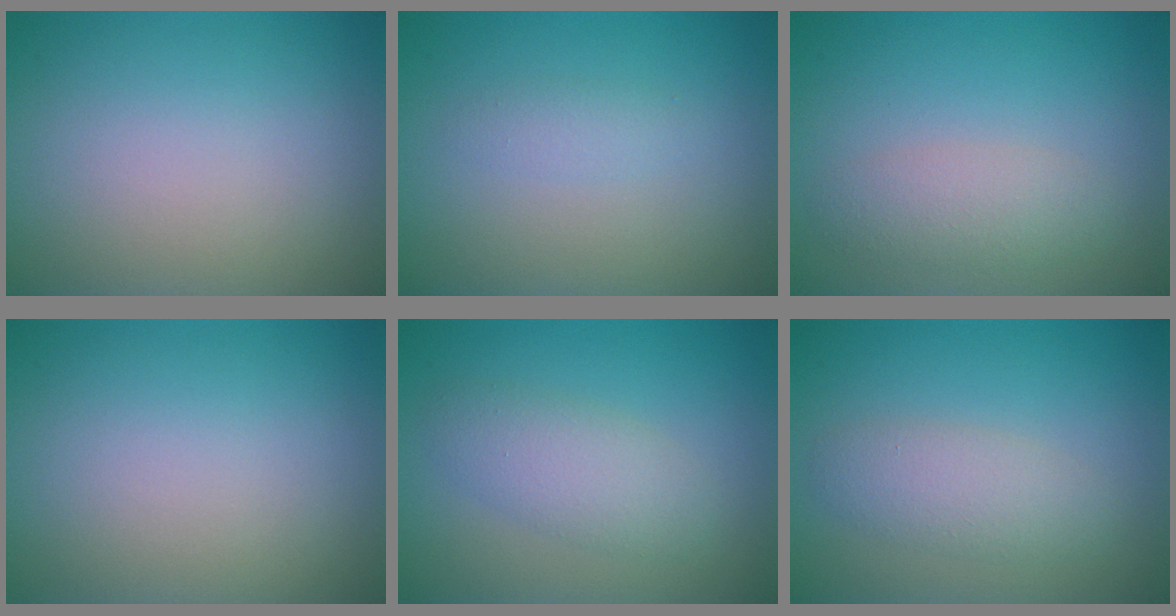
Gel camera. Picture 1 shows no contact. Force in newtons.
{"total": 1.1, "press": 1.1, "slide": 0.1}
{"total": 2.4, "press": 2.4, "slide": 0.2}
{"total": 0.0}
{"total": 3.3, "press": 3.3, "slide": 0.2}
{"total": 2.8, "press": 2.8, "slide": 0.1}